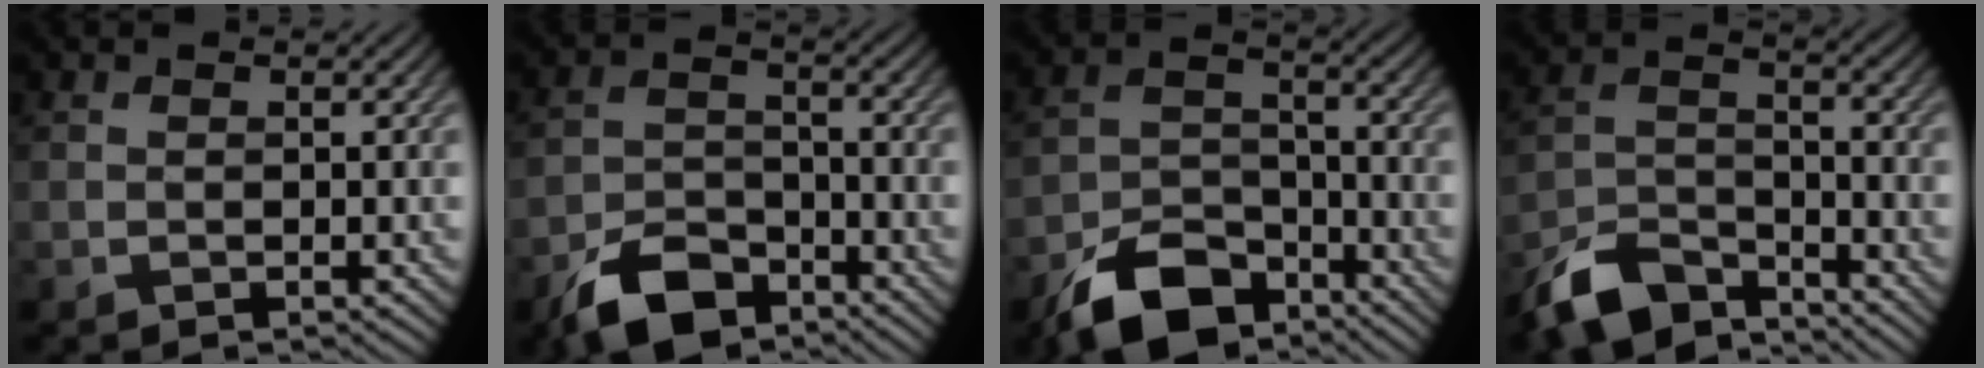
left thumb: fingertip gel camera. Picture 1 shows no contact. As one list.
[{"total": 7.6, "force": [-5.6, 3.6, 3.6], "torque": [-0.069, -0.007, -0.118]}, {"total": 10.0, "force": [-7.4, 4.8, 4.7], "torque": [-0.090, -0.012, -0.141]}, {"total": 9.3, "force": [-7.8, 3.3, 3.8], "torque": [-0.079, -0.008, -0.159]}]